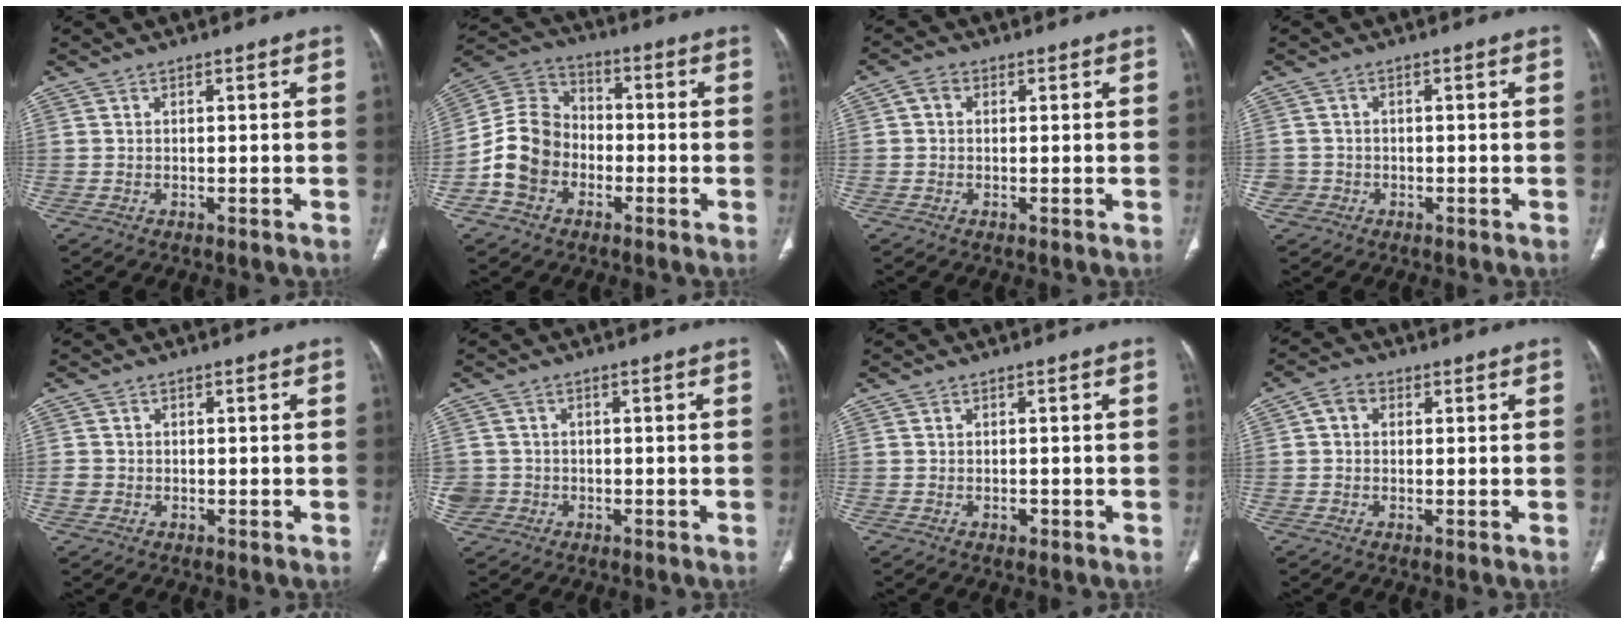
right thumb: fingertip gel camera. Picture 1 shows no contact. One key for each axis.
{"total": 11.9, "fx": -3.5, "fy": 9.5, "fz": 6.2, "tx": -0.104, "ty": 0.036, "tz": -0.075}
{"total": 2.4, "fx": 0.5, "fy": 1.9, "fz": 1.3, "tx": -0.018, "ty": 0.008, "tz": 0.005}
{"total": 2.1, "fx": -0.8, "fy": 2.0, "fz": -0.1, "tx": 0.011, "ty": 0.011, "tz": -0.019}
{"total": 1.6, "fx": -0.4, "fy": 1.5, "fz": 0.5, "tx": -0.007, "ty": 0.004, "tz": -0.009}
{"total": 3.6, "fx": -0.9, "fy": 3.4, "fz": 0.4, "tx": 0.004, "ty": 0.013, "tz": -0.017}
{"total": 0.9, "fx": -0.4, "fy": 0.6, "fz": 0.5, "tx": -0.005, "ty": 0.001, "tz": -0.006}
{"total": 3.3, "fx": 0.6, "fy": 2.7, "fz": 1.8, "tx": -0.021, "ty": 0.011, "tz": 0.006}